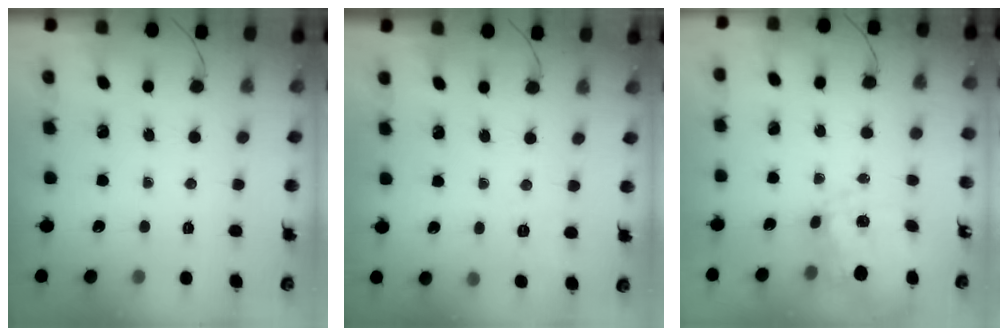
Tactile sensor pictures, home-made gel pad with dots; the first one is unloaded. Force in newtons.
{"total": 2.2, "press": 0.7, "slide": 2.0}
{"total": 10.1, "press": 9.9, "slide": 1.7}